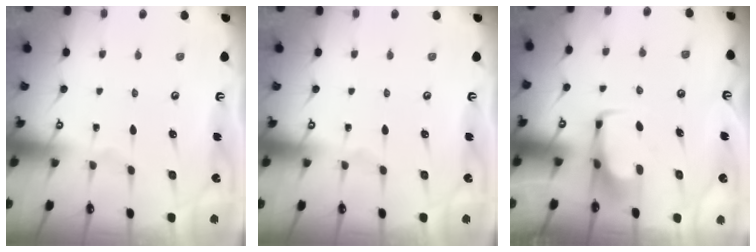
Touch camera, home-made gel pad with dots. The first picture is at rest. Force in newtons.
{"total": 0.0}
{"total": 3.0, "press": 3.0, "slide": 0.4}